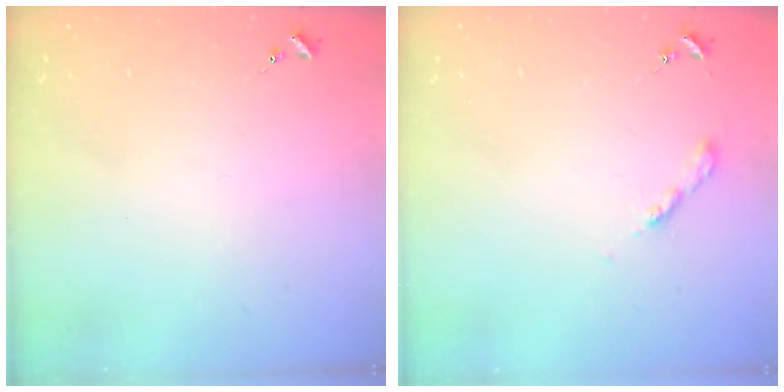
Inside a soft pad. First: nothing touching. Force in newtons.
{"total": 3.1, "press": 3.1, "slide": 0.2}